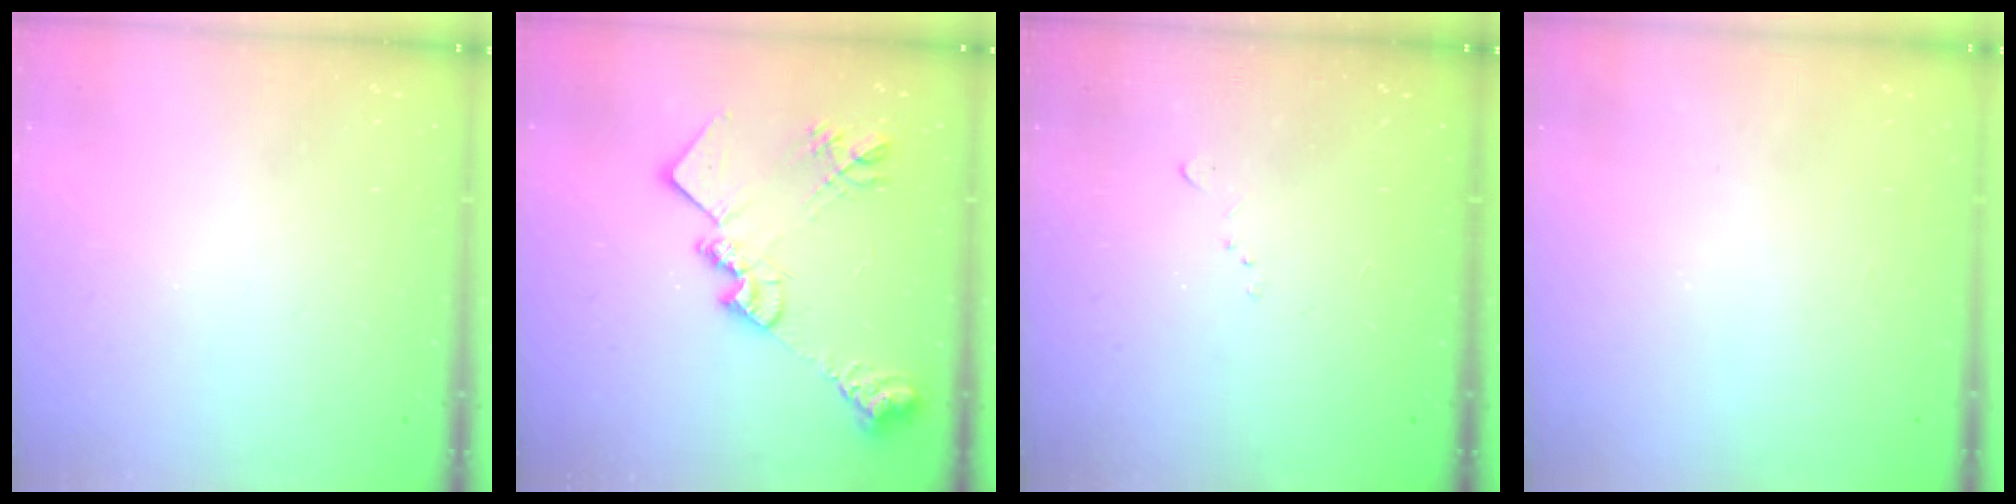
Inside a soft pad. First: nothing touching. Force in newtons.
{"total": 20.9, "press": 20.9, "slide": 1.4}
{"total": 7.2, "press": 7.1, "slide": 0.8}
{"total": 1.2, "press": 1.2, "slide": 0.1}